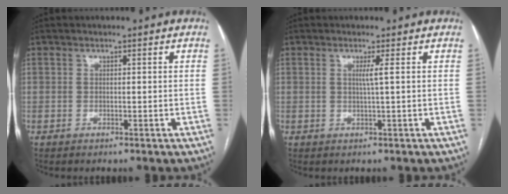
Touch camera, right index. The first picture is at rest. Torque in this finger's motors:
{"motor_torque": [0.14, 0.03, 0.04, 0.03]}